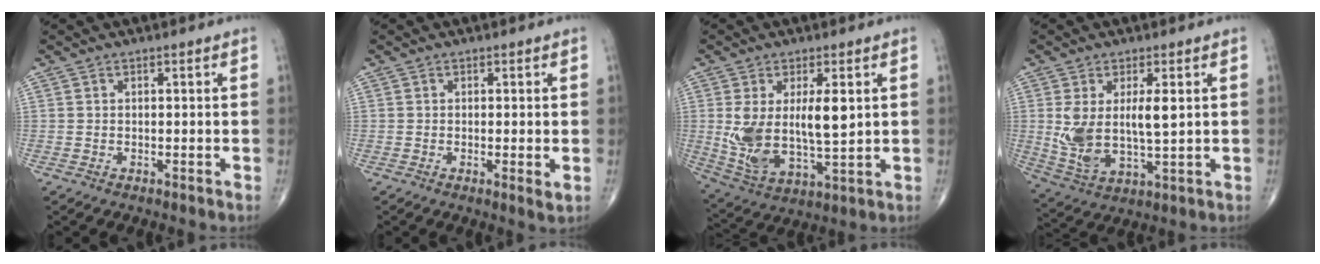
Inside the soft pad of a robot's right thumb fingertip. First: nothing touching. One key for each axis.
{"total": 2.1, "fx": -0.2, "fy": 0.2, "fz": 2.0, "tx": -0.037, "ty": -0.009, "tz": -0.006}
{"total": 13.7, "fx": 2.1, "fy": 5.9, "fz": 12.2, "tx": -0.228, "ty": -0.022, "tz": 0.053}
{"total": 10.9, "fx": 1.7, "fy": 4.5, "fz": 9.8, "tx": -0.192, "ty": -0.016, "tz": 0.043}